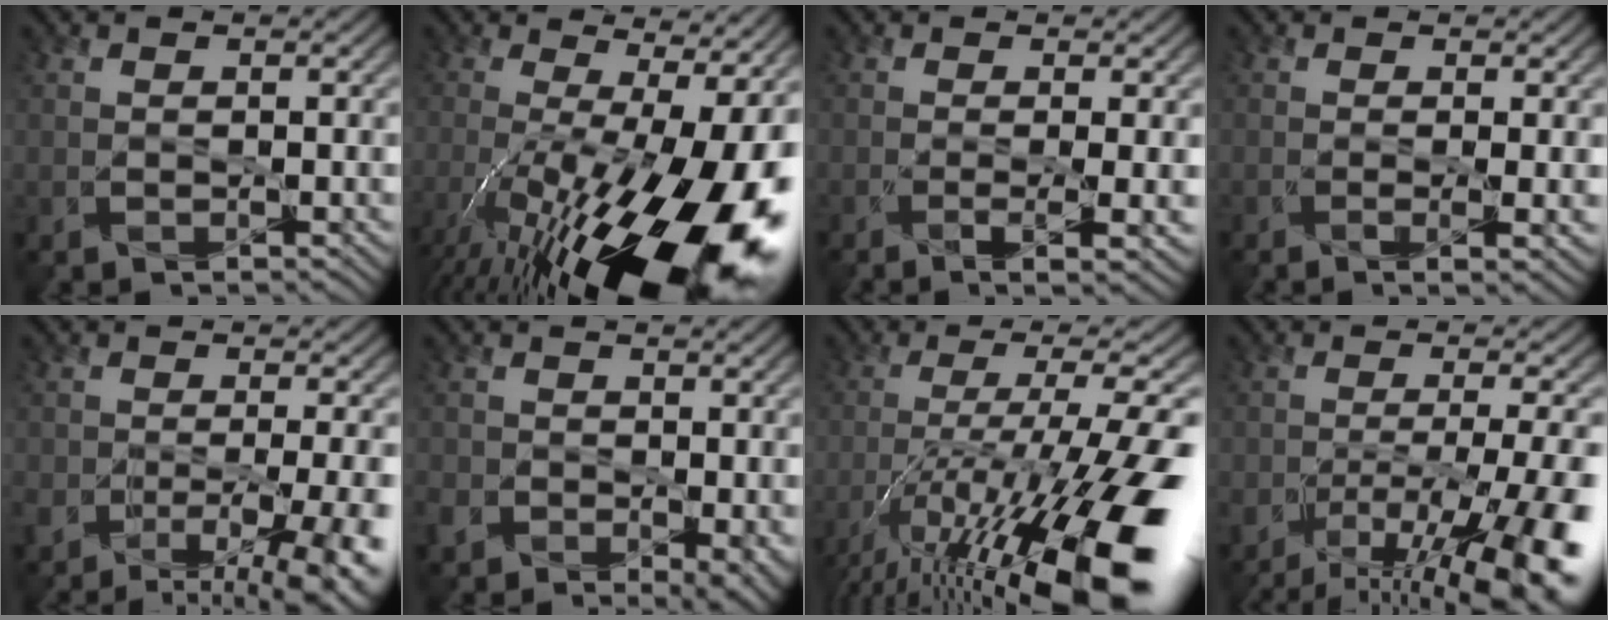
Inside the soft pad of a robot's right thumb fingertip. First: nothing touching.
{"total": 20.7, "force": [-6.9, 7.7, 18.0], "torque": [-0.284, -0.036, -0.104]}
{"total": 4.3, "force": [-0.9, 0.9, 4.1], "torque": [-0.076, -0.009, -0.015]}
{"total": 3.2, "force": [-0.5, 0.6, 3.1], "torque": [-0.059, -0.006, -0.010]}
{"total": 12.2, "force": [-6.8, 5.2, 8.7], "torque": [-0.121, -0.027, -0.074]}
{"total": 6.9, "force": [-3.0, 4.6, 4.1], "torque": [-0.085, -0.030, -0.043]}
{"total": 18.5, "force": [-9.3, 4.7, 15.3], "torque": [-0.264, -0.008, -0.162]}
{"total": 14.5, "force": [-8.2, 4.2, 11.1], "torque": [-0.186, -0.019, -0.123]}